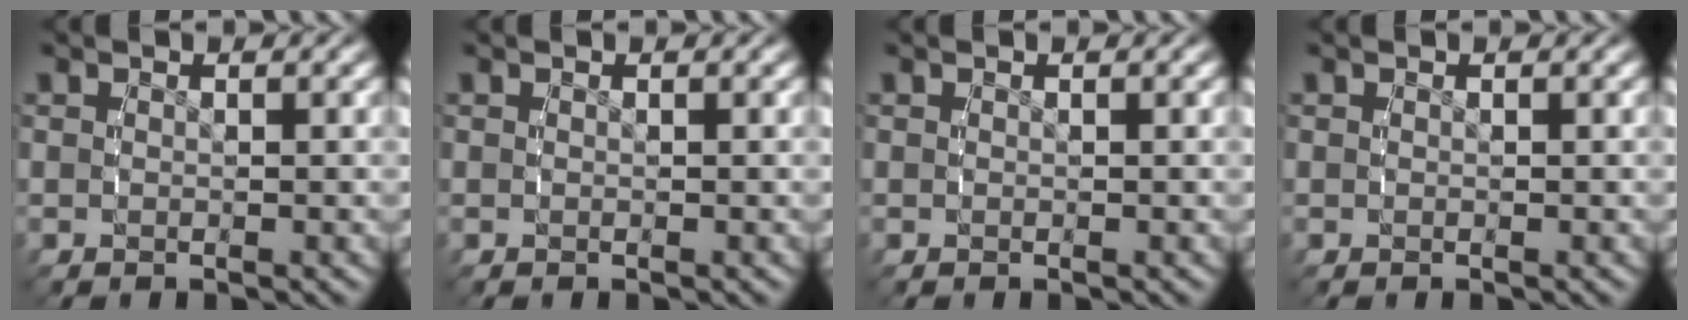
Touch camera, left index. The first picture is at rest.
{"total": 0.0}
{"total": 0.0}
{"total": 0.0}